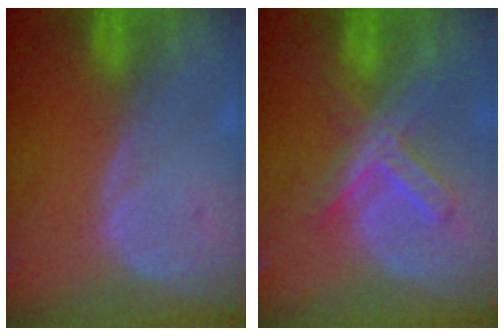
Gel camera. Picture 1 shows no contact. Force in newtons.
{"total": 7.4, "press": 6.2, "slide": 4.0}